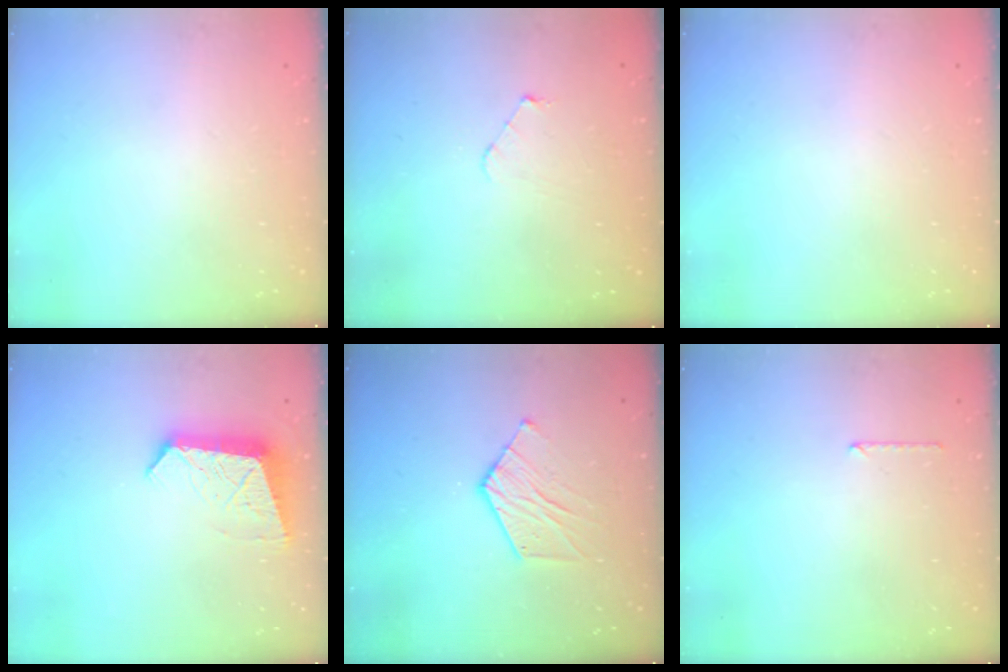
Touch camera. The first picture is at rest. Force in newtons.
{"total": 3.8, "press": 3.8, "slide": 0.4}
{"total": 0.0}
{"total": 9.5, "press": 9.5, "slide": 0.9}
{"total": 7.7, "press": 7.7, "slide": 0.1}
{"total": 5.2, "press": 5.2, "slide": 0.4}